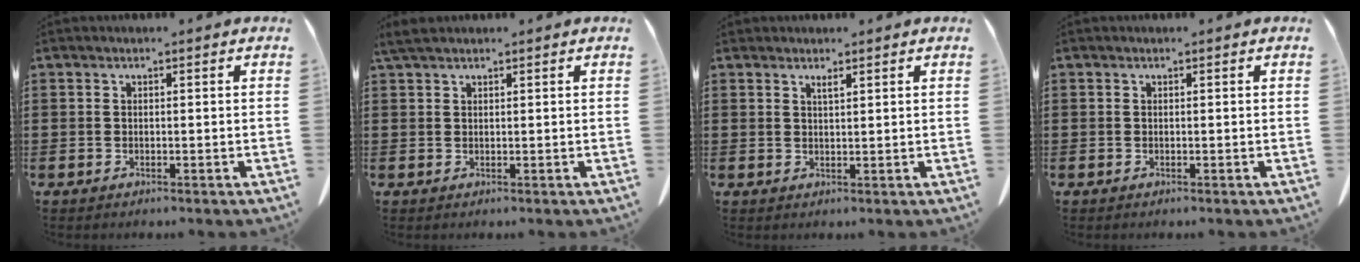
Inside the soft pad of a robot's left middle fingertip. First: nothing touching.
{"total": 1.9, "force": [1.5, 0.4, 1.0], "torque": [-0.025, 0.000, 0.030]}
{"total": 1.3, "force": [1.1, 0.1, 0.6], "torque": [-0.015, -0.003, 0.022]}
{"total": 0.0}